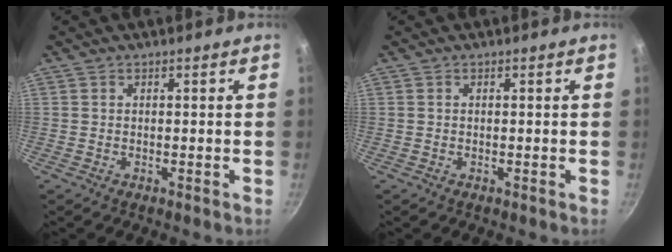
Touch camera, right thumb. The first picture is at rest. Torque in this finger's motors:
{"motor_torque": [0.04, 0.22, 0.14, -0.29, 0.00]}